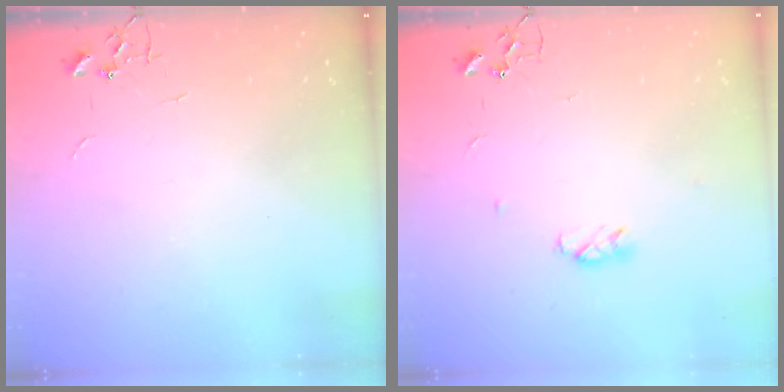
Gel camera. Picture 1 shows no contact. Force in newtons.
{"total": 5.2, "press": 5.1, "slide": 0.7}